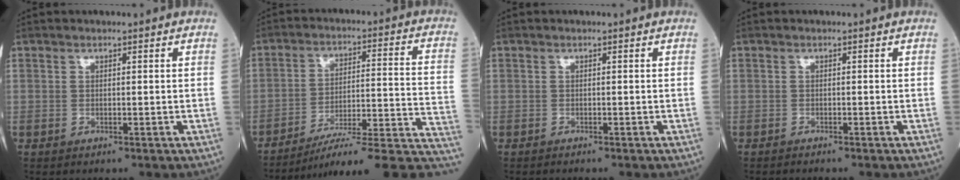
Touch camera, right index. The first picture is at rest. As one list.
[{"total": 21.0, "force": [-17.8, 0.8, 11.2], "torque": [-0.075, 0.022, -0.246]}, {"total": 0.7, "force": [-0.7, -0.1, 0.2], "torque": [-0.005, -0.002, -0.013]}, {"total": 1.0, "force": [-1.0, -0.1, 0.3], "torque": [-0.007, -0.001, -0.016]}]